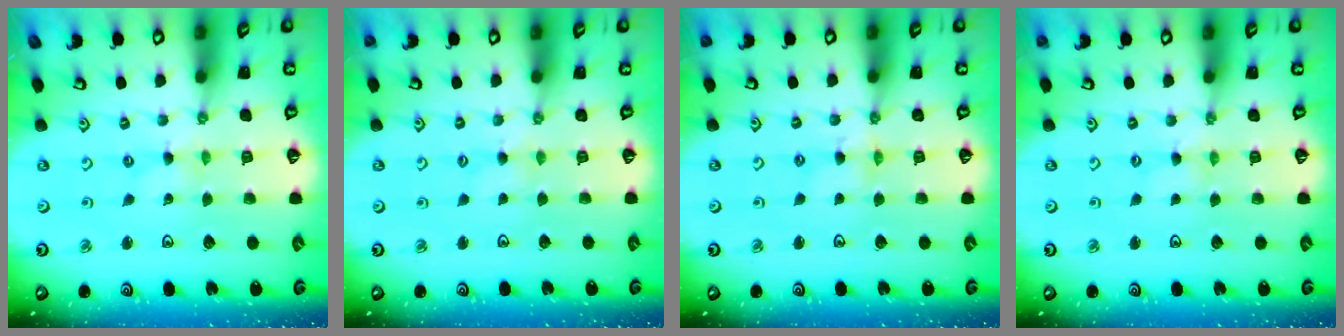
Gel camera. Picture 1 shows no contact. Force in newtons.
{"total": 1.3, "press": 1.3, "slide": 0.3}
{"total": 2.1, "press": 2.1, "slide": 0.3}
{"total": 1.2, "press": 1.1, "slide": 0.2}